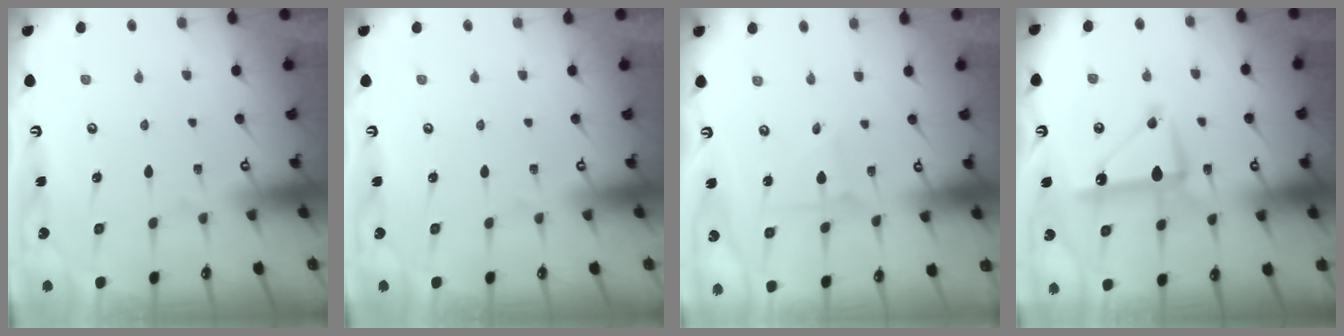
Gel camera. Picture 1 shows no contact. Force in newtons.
{"total": 0.0}
{"total": 2.2, "press": 2.2, "slide": 0.2}
{"total": 11.3, "press": 11.3, "slide": 0.6}